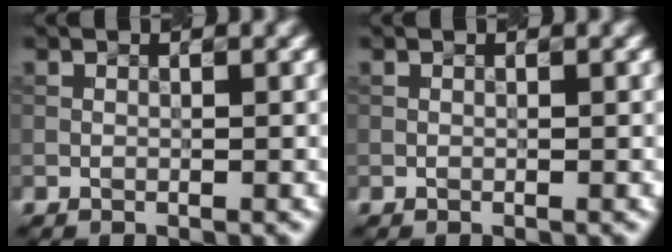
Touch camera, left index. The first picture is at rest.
{"total": 0.0}